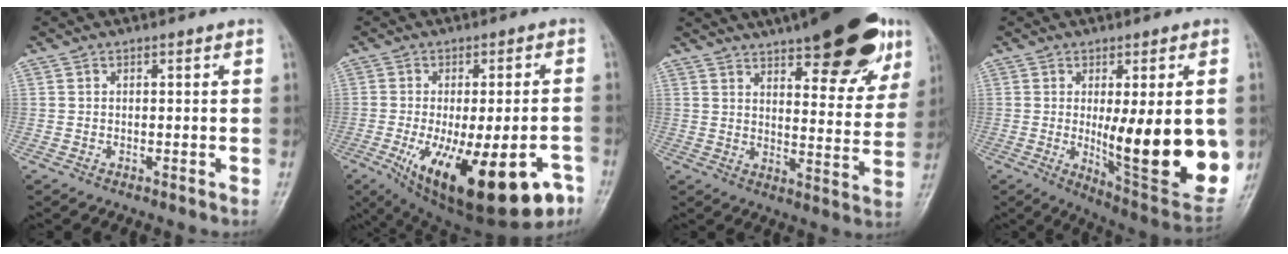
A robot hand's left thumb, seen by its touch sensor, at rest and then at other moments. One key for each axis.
{"total": 23.1, "fx": -10.2, "fy": 8.7, "fz": 18.8, "tx": -0.236, "ty": -0.006, "tz": -0.131}
{"total": 22.7, "fx": 14.2, "fy": 7.7, "fz": 16.0, "tx": -0.182, "ty": -0.031, "tz": 0.188}
{"total": 20.1, "fx": -0.8, "fy": 5.7, "fz": 19.3, "tx": -0.240, "ty": -0.042, "tz": 0.010}